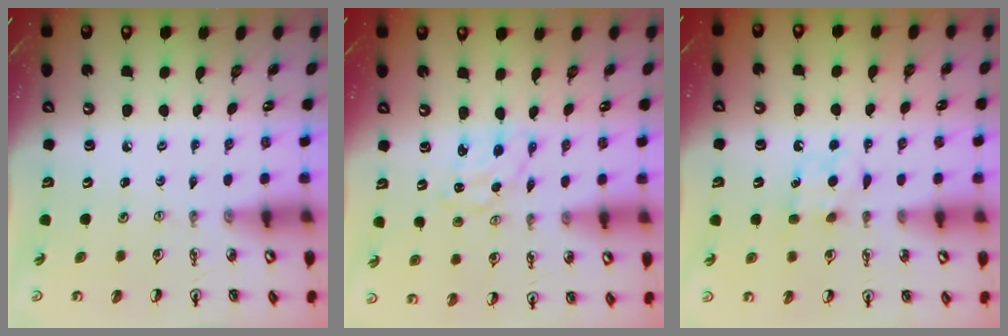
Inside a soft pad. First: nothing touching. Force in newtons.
{"total": 2.0, "press": 2.0, "slide": 0.2}
{"total": 7.2, "press": 7.2, "slide": 0.7}